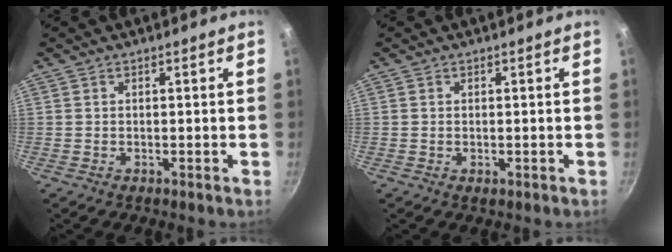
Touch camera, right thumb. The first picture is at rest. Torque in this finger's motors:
{"motor_torque": [-0.32, 0.02, -0.25, 0.07, -0.02]}